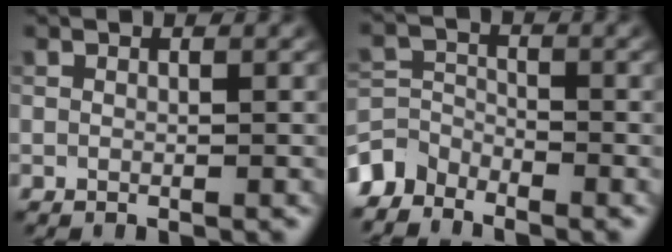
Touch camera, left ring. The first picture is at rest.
{"total": 3.4, "force": [-3.1, 1.5, 0.3], "torque": [-0.004, 0.001, -0.077]}